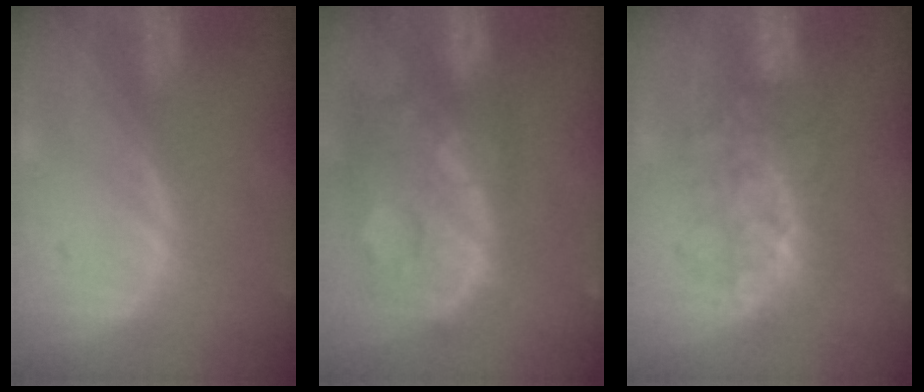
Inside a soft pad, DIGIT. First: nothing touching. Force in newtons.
{"total": 13.8, "press": 11.2, "slide": 8.0}
{"total": 7.8, "press": 7.7, "slide": 1.3}